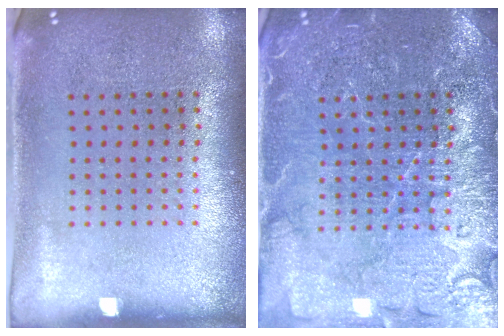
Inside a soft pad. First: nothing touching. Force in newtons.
{"total": 4.1, "press": 4.1, "slide": 0.6}